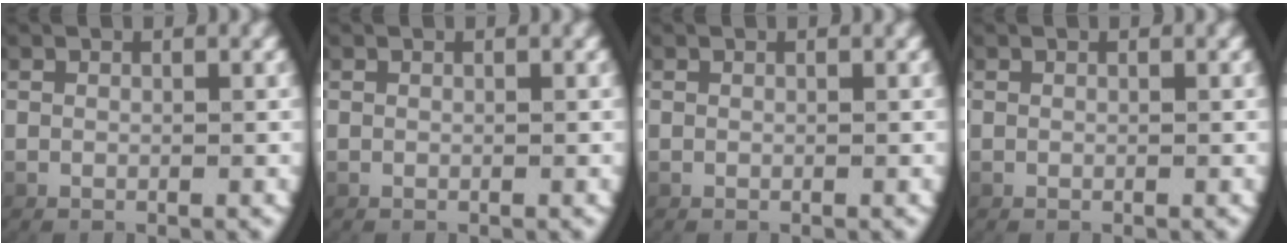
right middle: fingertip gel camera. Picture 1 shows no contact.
{"total": 0.0}
{"total": 0.0}
{"total": 0.0}